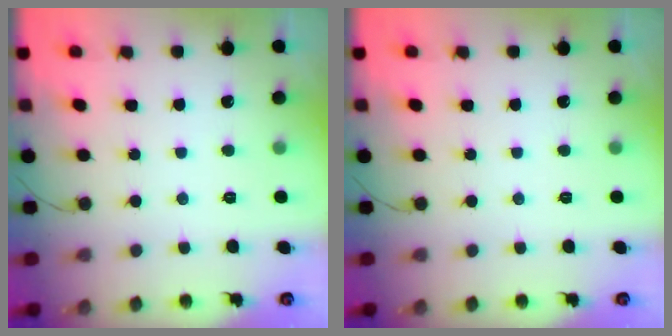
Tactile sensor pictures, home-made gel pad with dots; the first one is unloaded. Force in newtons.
{"total": 0.0}